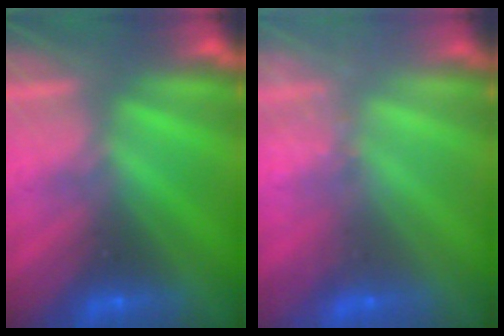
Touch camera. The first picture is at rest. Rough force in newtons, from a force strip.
{"total": 2.7}